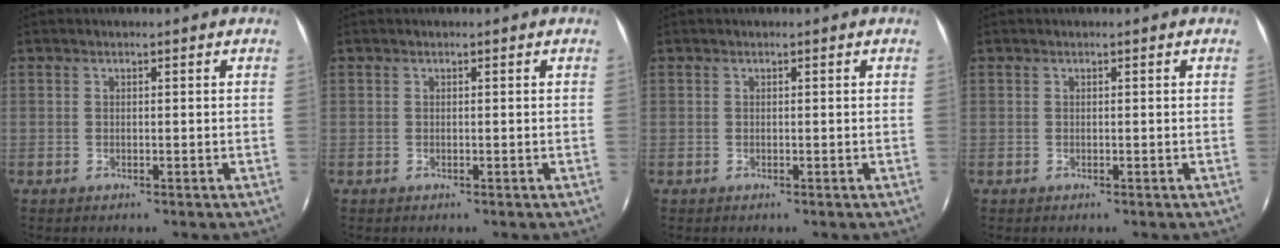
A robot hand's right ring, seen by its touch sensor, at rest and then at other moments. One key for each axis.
{"total": 0.0}
{"total": 0.0}
{"total": 0.0}